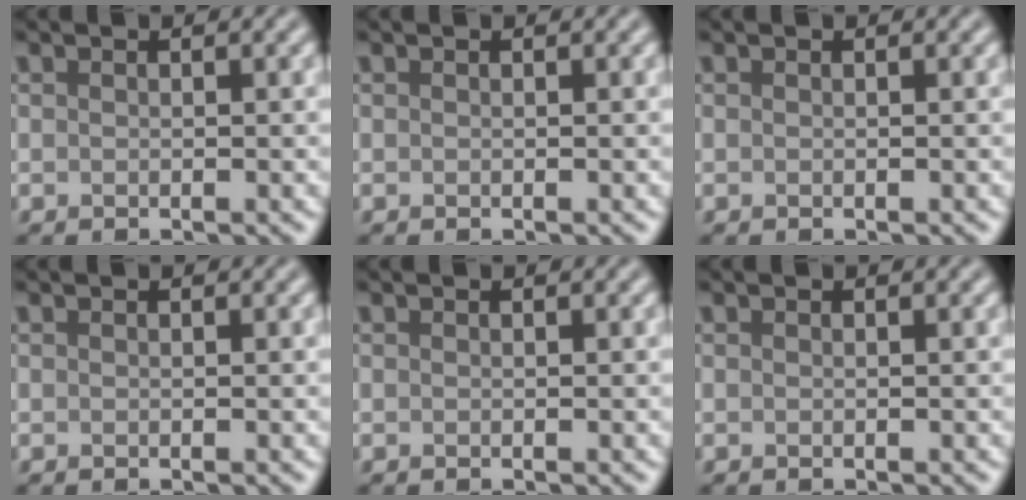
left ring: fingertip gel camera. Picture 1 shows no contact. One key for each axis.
{"total": 0.0}
{"total": 0.0}
{"total": 0.0}
{"total": 0.0}
{"total": 0.0}